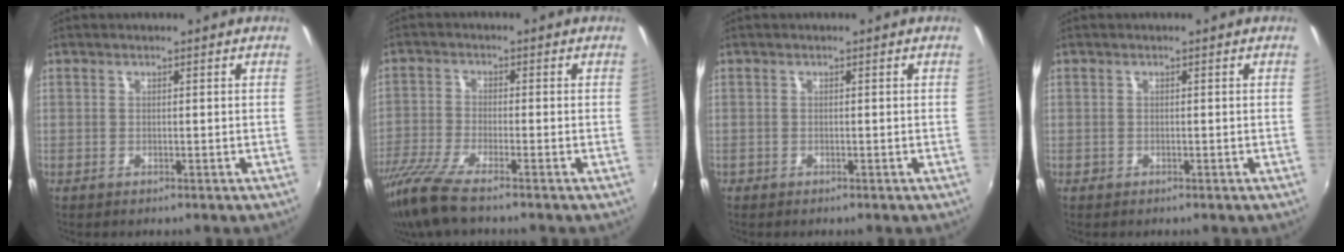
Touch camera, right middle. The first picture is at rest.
{"total": 9.4, "force": [-7.5, 0.8, 5.6], "torque": [-0.135, -0.036, -0.143]}
{"total": 0.6, "force": [-0.4, 0.3, 0.0], "torque": [-0.002, -0.003, -0.010]}
{"total": 0.6, "force": [-0.4, 0.5, 0.0], "torque": [-0.001, -0.003, -0.007]}